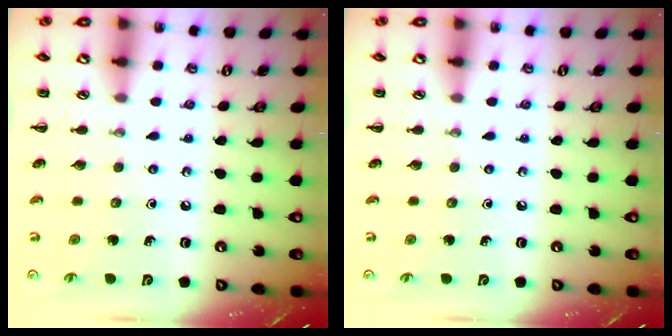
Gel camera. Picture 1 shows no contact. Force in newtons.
{"total": 0.0}